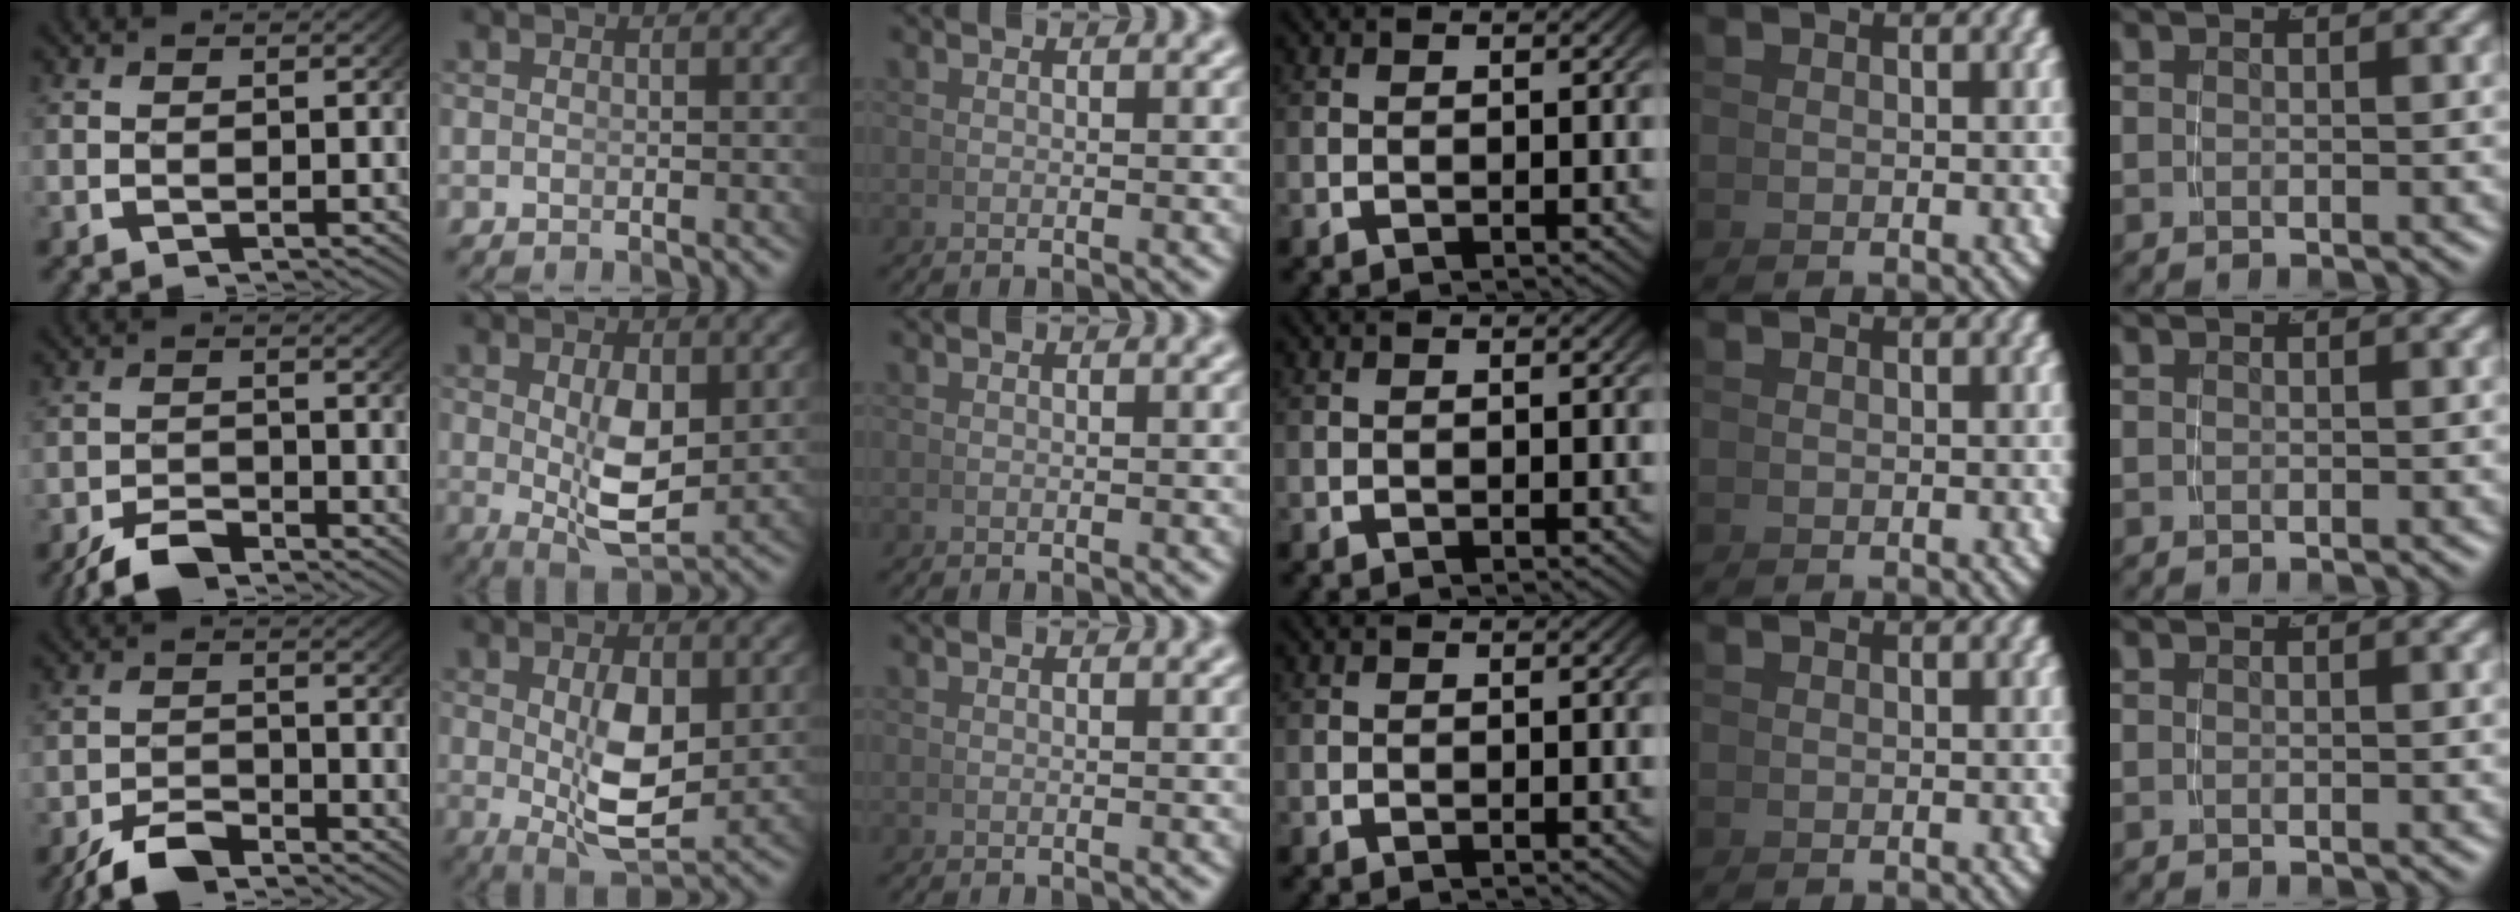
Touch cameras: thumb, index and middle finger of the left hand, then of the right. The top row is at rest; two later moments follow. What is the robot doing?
{"motion": "grasp_and_lifting", "object": "pen"}